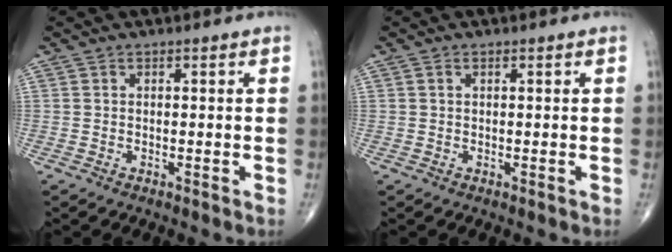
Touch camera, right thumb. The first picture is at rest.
{"total": 0.6, "force": [0.2, 0.3, 0.5], "torque": [-0.012, 0.004, 0.004]}